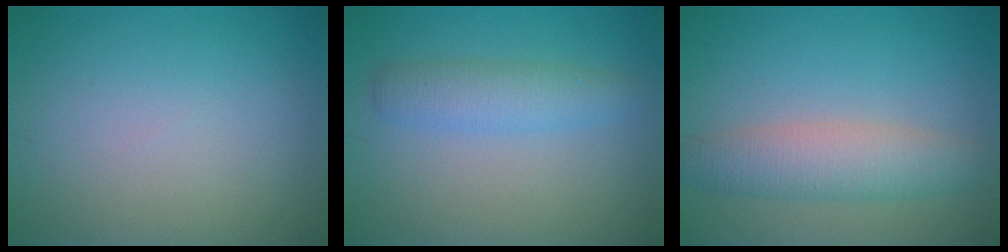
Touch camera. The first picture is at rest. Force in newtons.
{"total": 2.9, "press": 2.9, "slide": 0.1}
{"total": 4.3, "press": 4.3, "slide": 0.1}